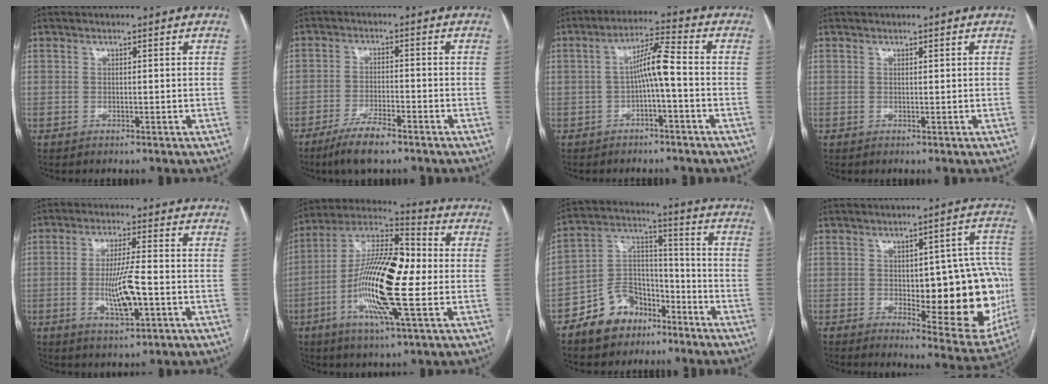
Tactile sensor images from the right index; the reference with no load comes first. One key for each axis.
{"total": 6.5, "fx": -4.8, "fy": 0.9, "fz": 4.3, "tx": -0.086, "ty": -0.012, "tz": -0.084}
{"total": 6.0, "fx": -0.9, "fy": 0.3, "fz": 5.9, "tx": -0.103, "ty": 0.024, "tz": -0.016}
{"total": 0.0}
{"total": 7.9, "fx": -1.8, "fy": 1.1, "fz": 7.7, "tx": -0.143, "ty": -0.008, "tz": -0.032}
{"total": 19.0, "fx": -2.6, "fy": 3.4, "fz": 18.5, "tx": -0.353, "ty": 0.008, "tz": -0.055}
{"total": 11.6, "fx": -7.3, "fy": 7.9, "fz": 4.3, "tx": -0.084, "ty": 0.037, "tz": -0.124}
{"total": 19.7, "fx": -1.8, "fy": 7.0, "fz": 18.3, "tx": -0.166, "ty": 0.022, "tz": -0.001}